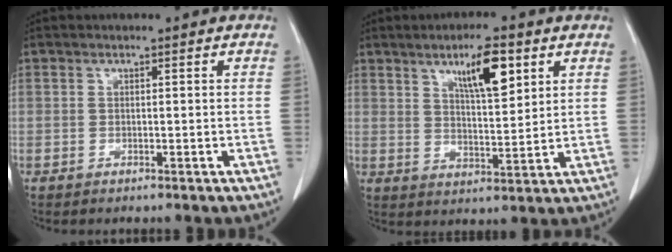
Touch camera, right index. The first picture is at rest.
{"total": 8.6, "force": [4.5, 1.9, 7.1], "torque": [-0.123, 0.000, 0.078]}